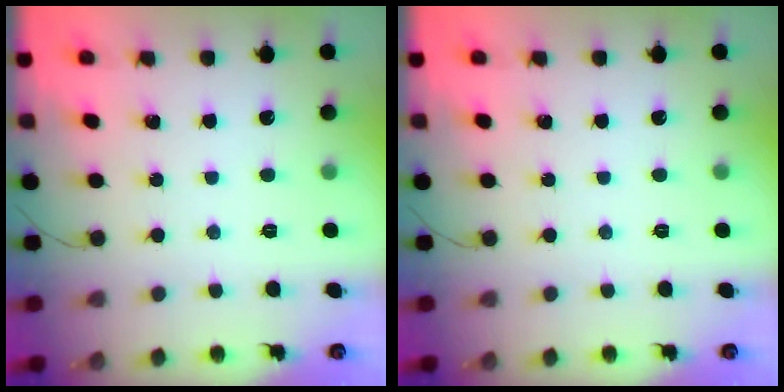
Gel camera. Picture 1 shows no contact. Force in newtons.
{"total": 0.0}